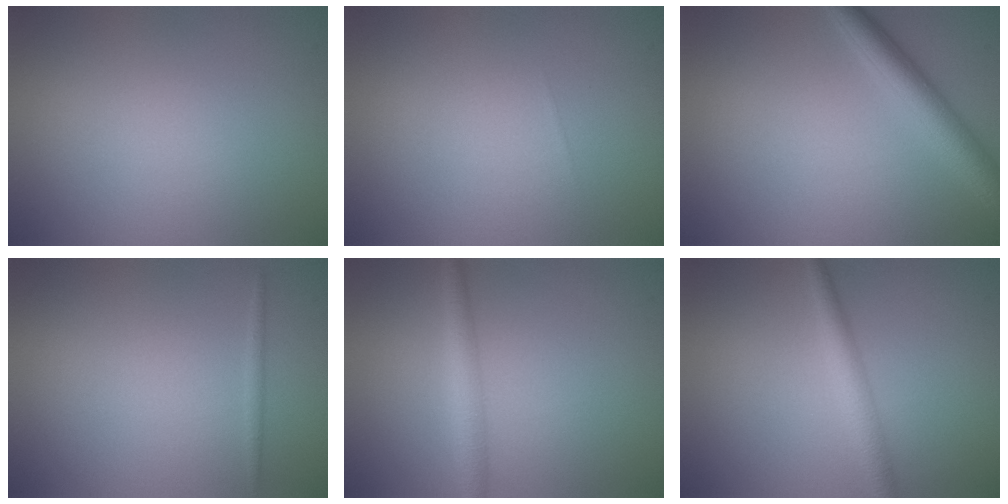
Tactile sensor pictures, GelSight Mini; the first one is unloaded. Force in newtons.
{"total": 0.0}
{"total": 4.0, "press": 3.9, "slide": 0.2}
{"total": 0.6, "press": 0.6, "slide": 0.0}
{"total": 2.4, "press": 2.4, "slide": 0.0}
{"total": 2.4, "press": 2.4, "slide": 0.0}